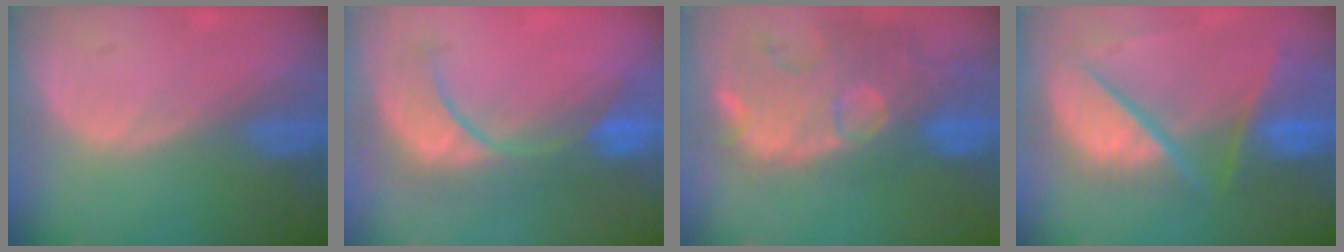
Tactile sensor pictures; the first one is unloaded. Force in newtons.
{"total": 8.8, "press": 8.8, "slide": 0.5}
{"total": 14.0, "press": 11.5, "slide": 8.1}
{"total": 11.0, "press": 9.1, "slide": 6.2}